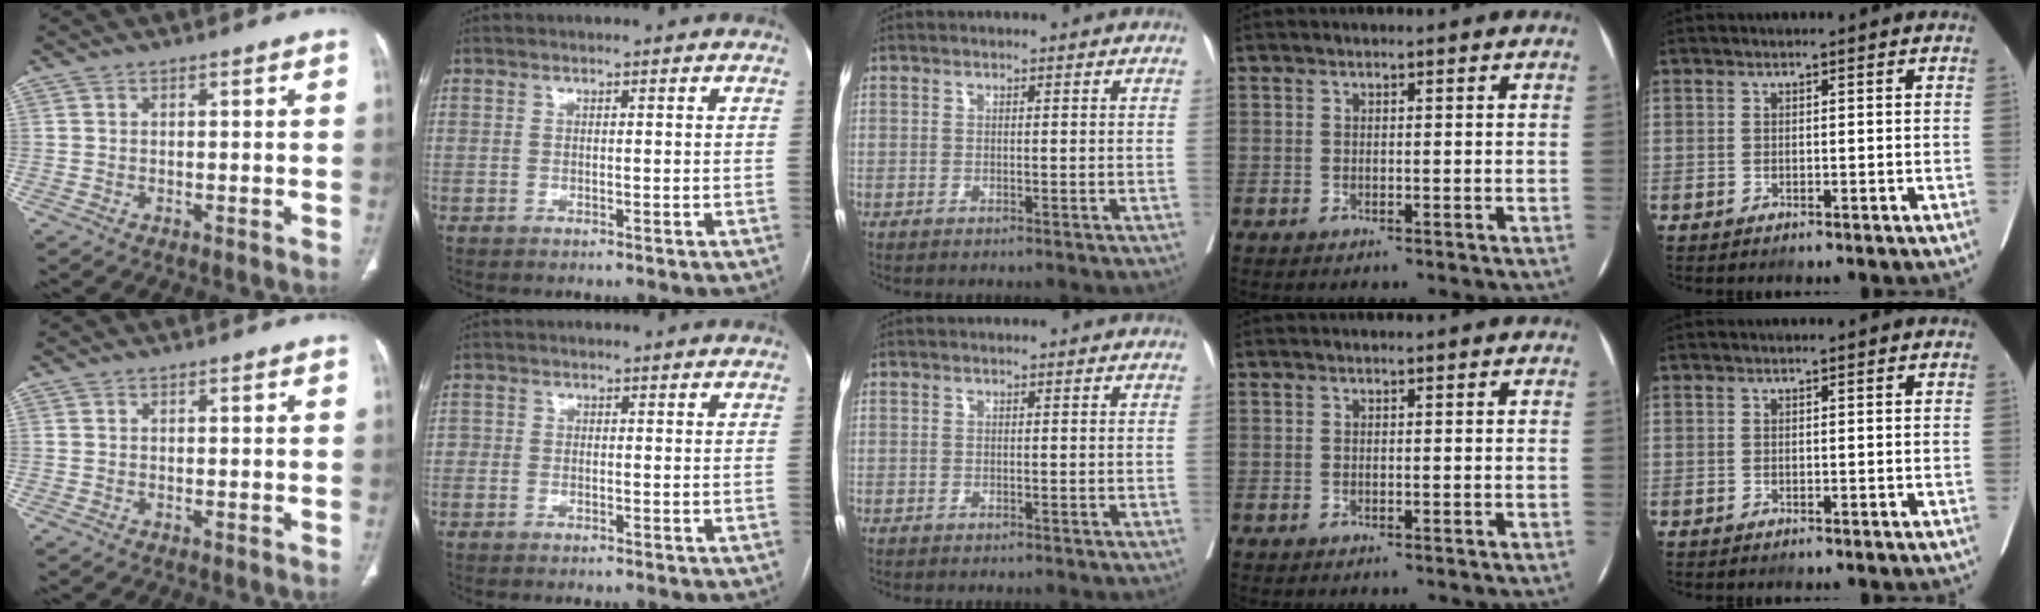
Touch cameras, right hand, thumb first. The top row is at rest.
{"index": {"total": 0.9, "force": [-0.2, 0.8, 0.4], "torque": [-0.001, 0.006, -0.004]}}